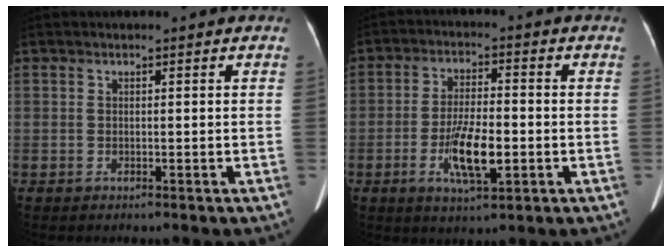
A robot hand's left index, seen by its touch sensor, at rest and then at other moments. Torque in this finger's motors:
{"motor_torque": [0.54, 0.41, 0.22, 0.05]}